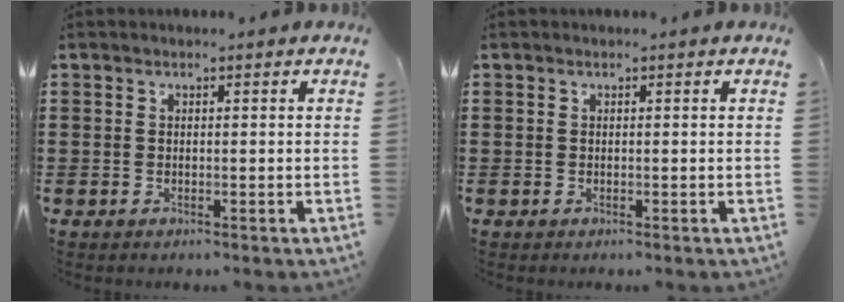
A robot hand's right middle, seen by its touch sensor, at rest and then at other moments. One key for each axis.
{"total": 0.0}